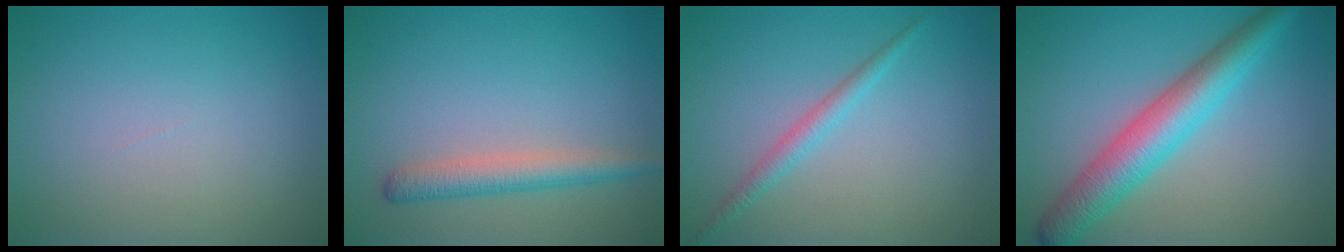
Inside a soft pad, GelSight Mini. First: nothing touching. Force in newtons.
{"total": 2.8, "press": 2.8, "slide": 0.1}
{"total": 1.8, "press": 1.8, "slide": 0.0}
{"total": 6.1, "press": 6.1, "slide": 0.1}